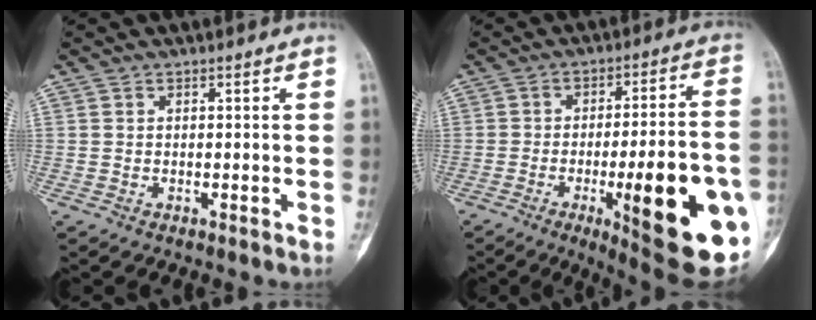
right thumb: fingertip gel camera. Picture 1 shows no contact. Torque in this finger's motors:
{"motor_torque": [2.51, 2.50, 1.93, -0.79, 0.45]}